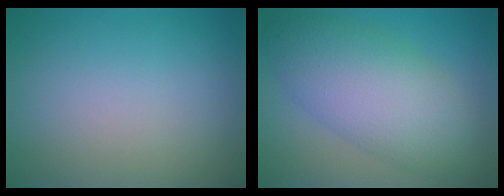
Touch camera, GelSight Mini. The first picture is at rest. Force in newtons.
{"total": 7.8, "press": 7.8, "slide": 0.4}